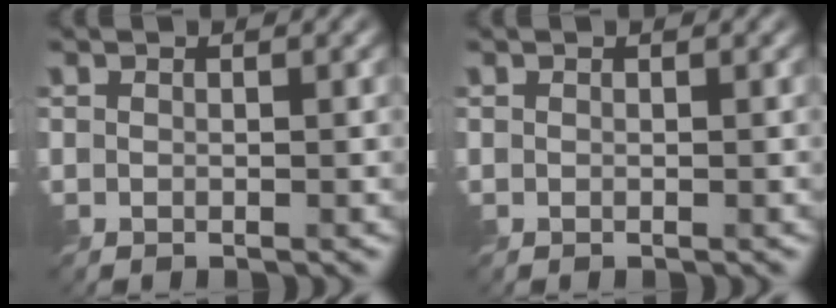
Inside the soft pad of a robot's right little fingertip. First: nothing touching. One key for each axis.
{"total": 0.0}